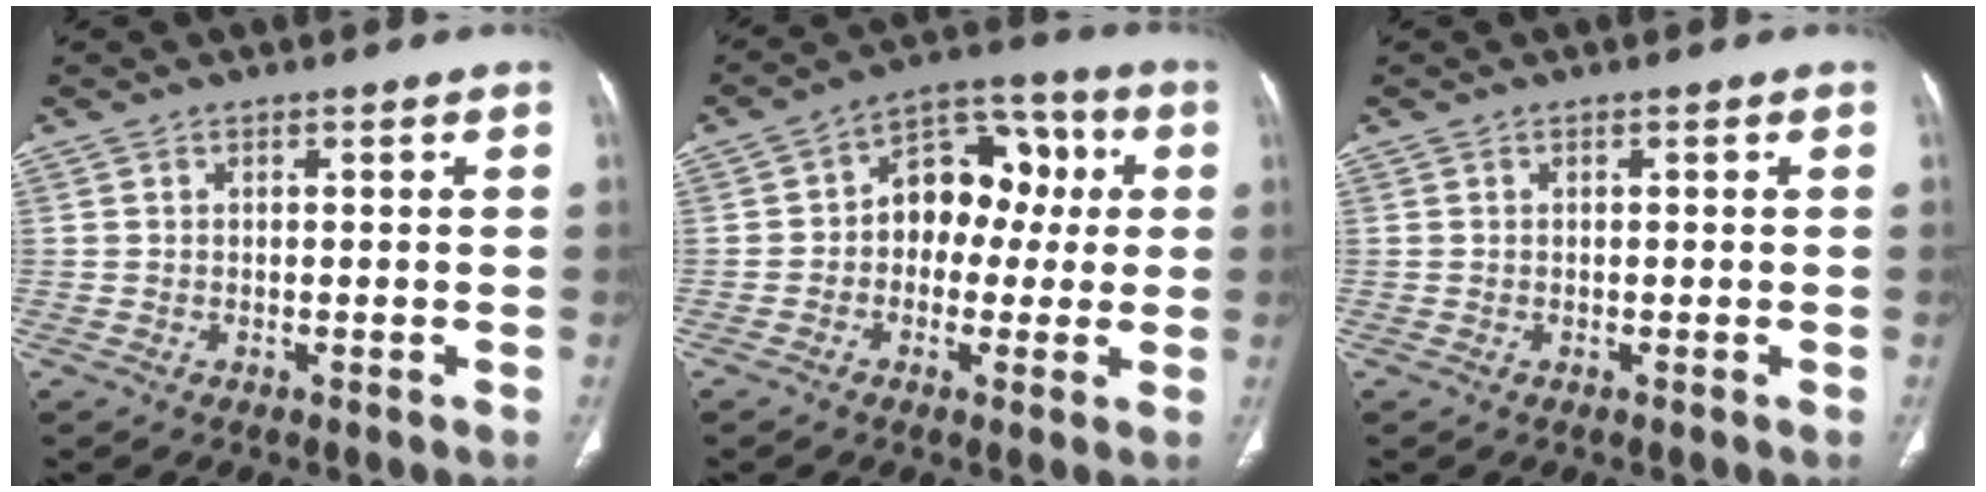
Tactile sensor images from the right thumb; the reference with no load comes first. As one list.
[{"total": 12.0, "force": [0.7, 8.9, 8.1], "torque": [-0.070, 0.038, -0.001]}, {"total": 0.0}]